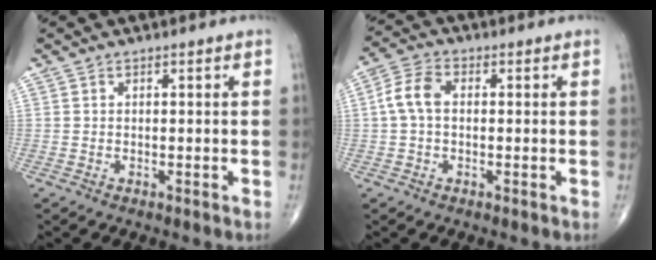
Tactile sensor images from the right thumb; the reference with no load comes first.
{"total": 6.0, "force": [0.3, 3.7, 4.7], "torque": [-0.099, 0.019, -0.001]}